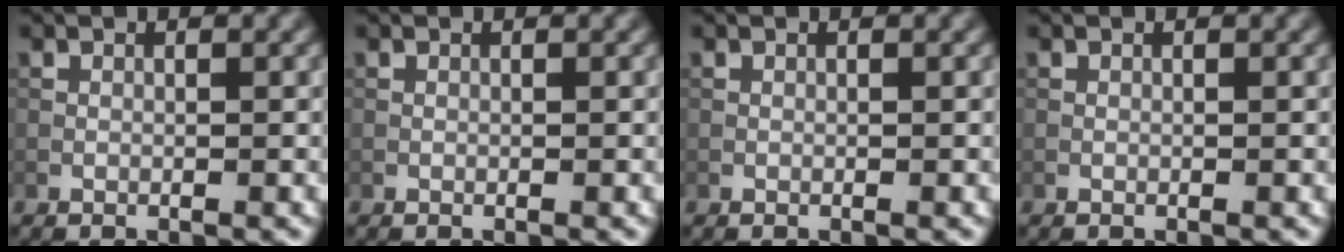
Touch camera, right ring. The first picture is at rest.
{"total": 0.0}
{"total": 0.0}
{"total": 0.0}